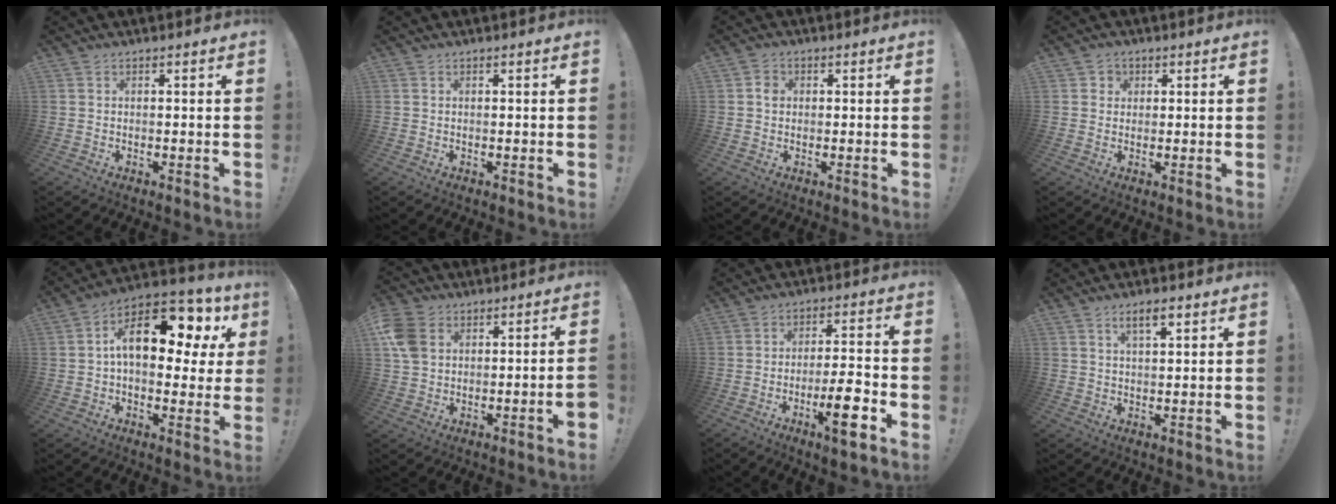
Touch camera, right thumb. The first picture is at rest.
{"total": 0.0}
{"total": 2.3, "force": [-0.2, 2.0, 1.1], "torque": [-0.005, 0.000, -0.007]}
{"total": 2.5, "force": [0.8, 2.3, 0.5], "torque": [0.000, -0.004, 0.012]}
{"total": 18.2, "force": [5.9, 9.2, 14.6], "torque": [-0.214, -0.017, 0.096]}
{"total": 8.7, "force": [0.3, 6.0, 6.3], "torque": [-0.133, 0.011, 0.016]}
{"total": 11.0, "force": [-5.1, 2.1, 9.5], "torque": [-0.134, 0.016, -0.087]}
{"total": 4.6, "force": [2.5, 1.5, 3.5], "torque": [-0.059, -0.005, 0.041]}